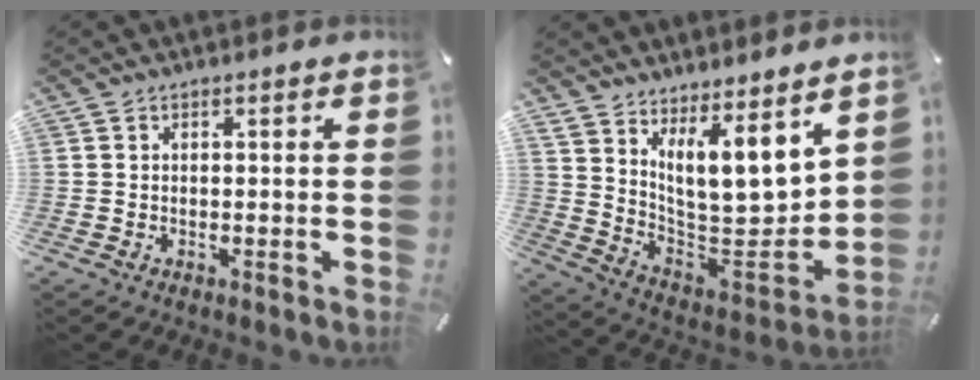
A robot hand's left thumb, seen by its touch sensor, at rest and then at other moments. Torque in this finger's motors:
{"motor_torque": [1.90, 1.70, 1.44, -1.33, 0.41]}